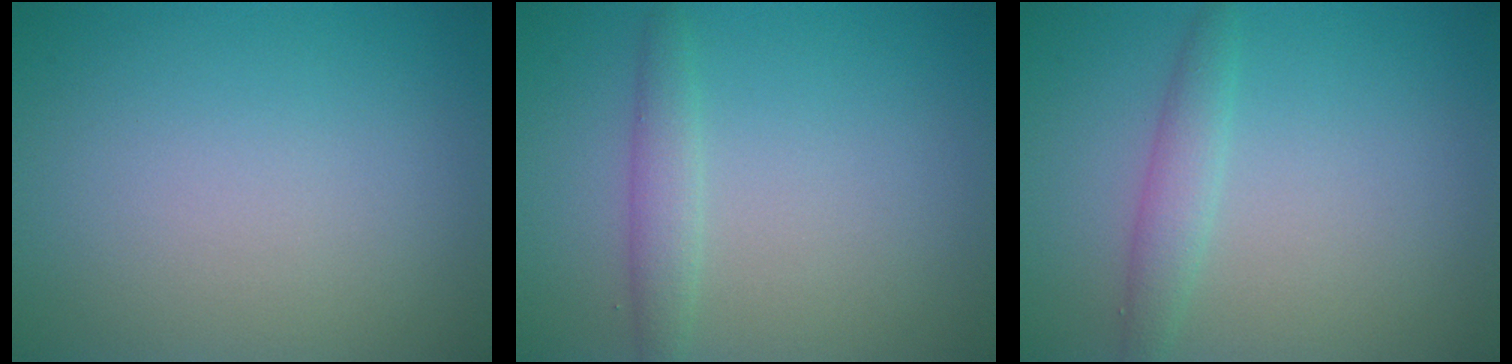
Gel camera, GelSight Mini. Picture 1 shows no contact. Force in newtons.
{"total": 1.9, "press": 1.9, "slide": 0.0}
{"total": 1.9, "press": 1.9, "slide": 0.0}